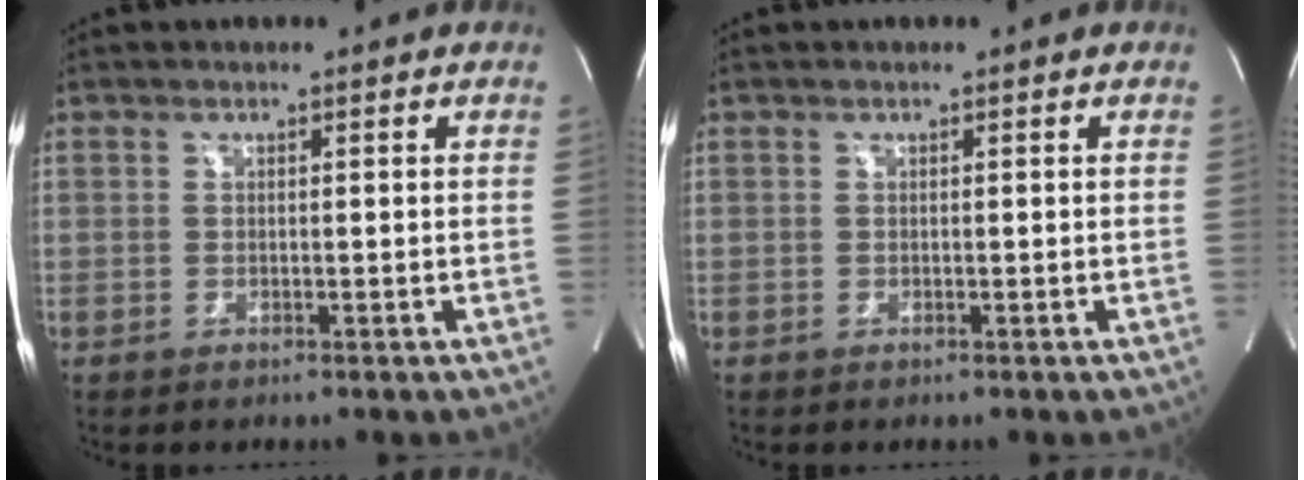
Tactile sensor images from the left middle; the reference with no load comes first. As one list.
[{"total": 0.0}]